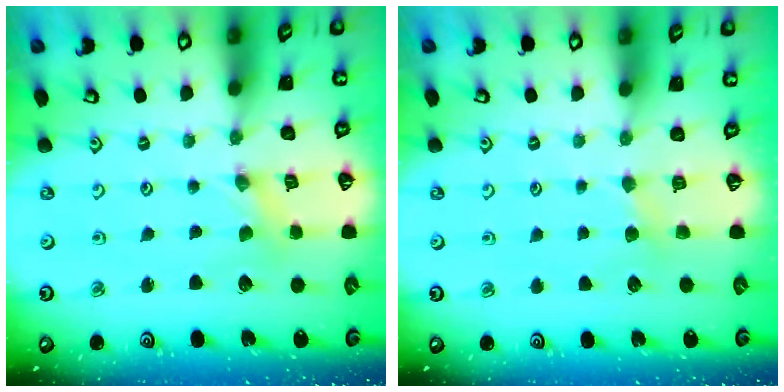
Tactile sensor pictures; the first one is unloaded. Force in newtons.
{"total": 3.0, "press": 3.0, "slide": 0.4}